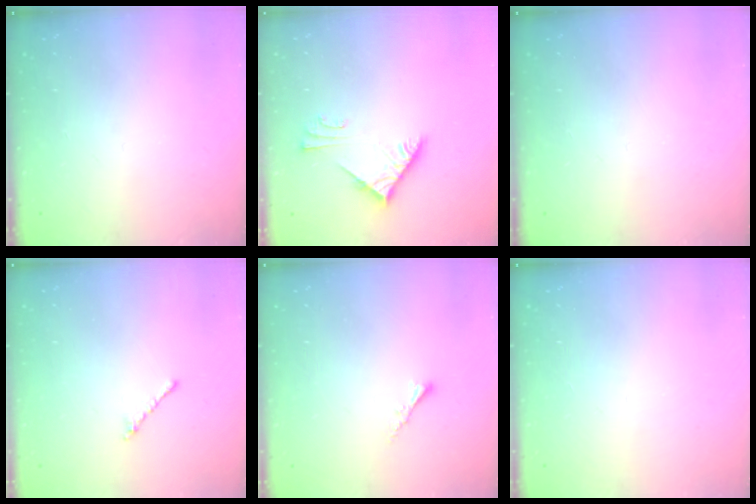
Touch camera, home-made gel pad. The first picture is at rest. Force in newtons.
{"total": 6.0, "press": 6.0, "slide": 0.7}
{"total": 0.0}
{"total": 0.9, "press": 0.7, "slide": 0.5}
{"total": 1.8, "press": 1.7, "slide": 0.5}
{"total": 0.0}